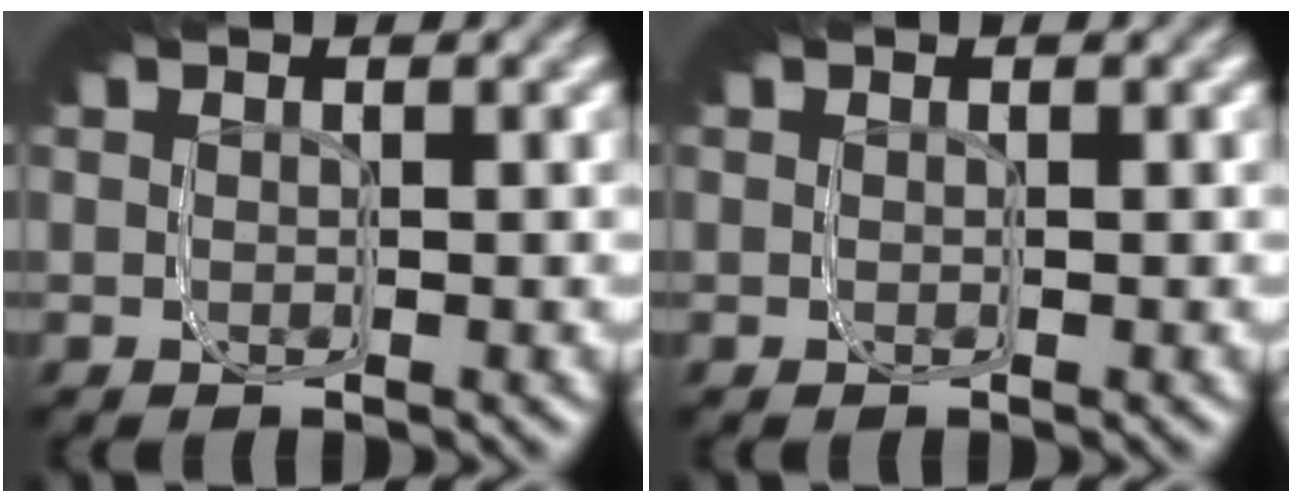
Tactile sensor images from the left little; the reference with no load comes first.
{"total": 0.0}